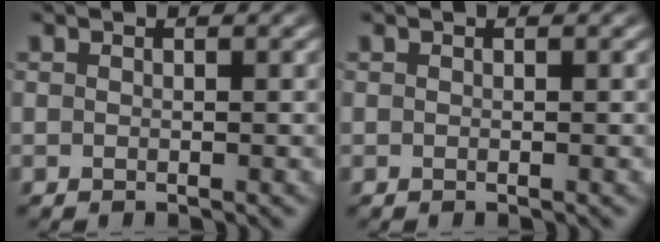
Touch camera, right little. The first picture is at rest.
{"total": 0.0}